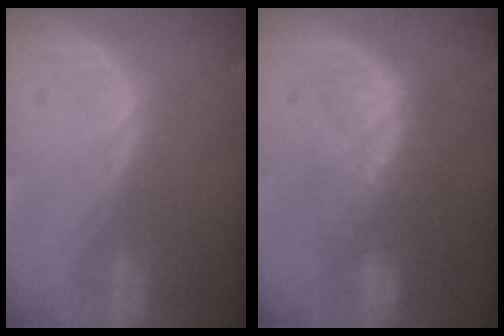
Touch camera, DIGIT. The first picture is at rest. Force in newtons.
{"total": 9.3, "press": 8.3, "slide": 4.2}